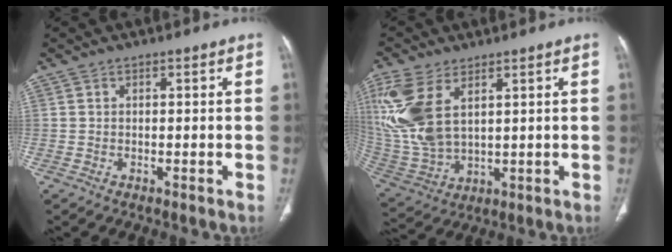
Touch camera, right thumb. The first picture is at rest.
{"total": 16.0, "force": [5.9, 8.6, 12.1], "torque": [-0.286, -0.016, 0.135]}